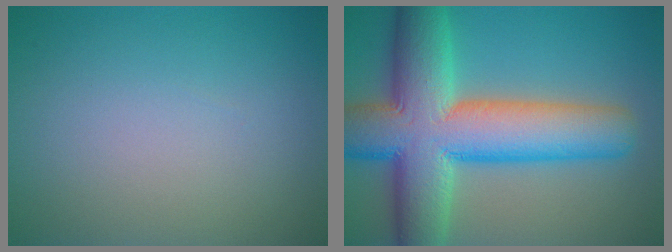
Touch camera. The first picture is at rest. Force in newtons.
{"total": 13.8, "press": 13.7, "slide": 0.7}